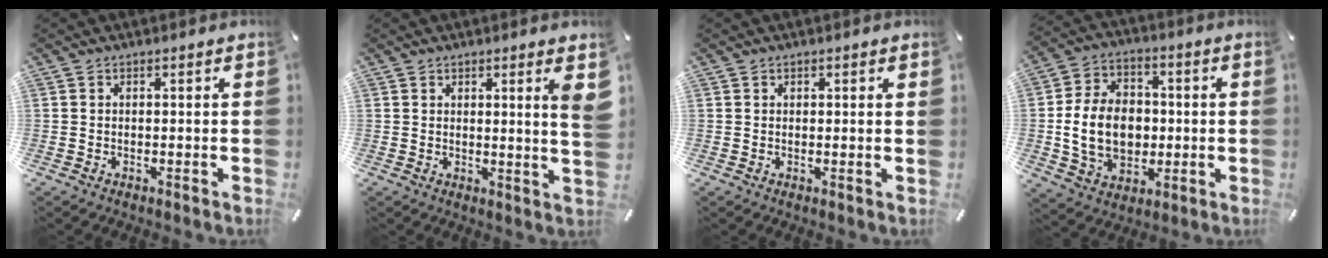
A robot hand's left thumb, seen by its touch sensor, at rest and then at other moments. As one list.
[{"total": 4.5, "force": [2.1, -0.1, 4.0], "torque": [-0.064, -0.016, 0.030]}, {"total": 0.6, "force": [0.5, 0.2, 0.3], "torque": [-0.005, 0.000, 0.009]}, {"total": 14.8, "force": [-1.0, 11.4, 9.4], "torque": [-0.202, 0.014, -0.014]}]